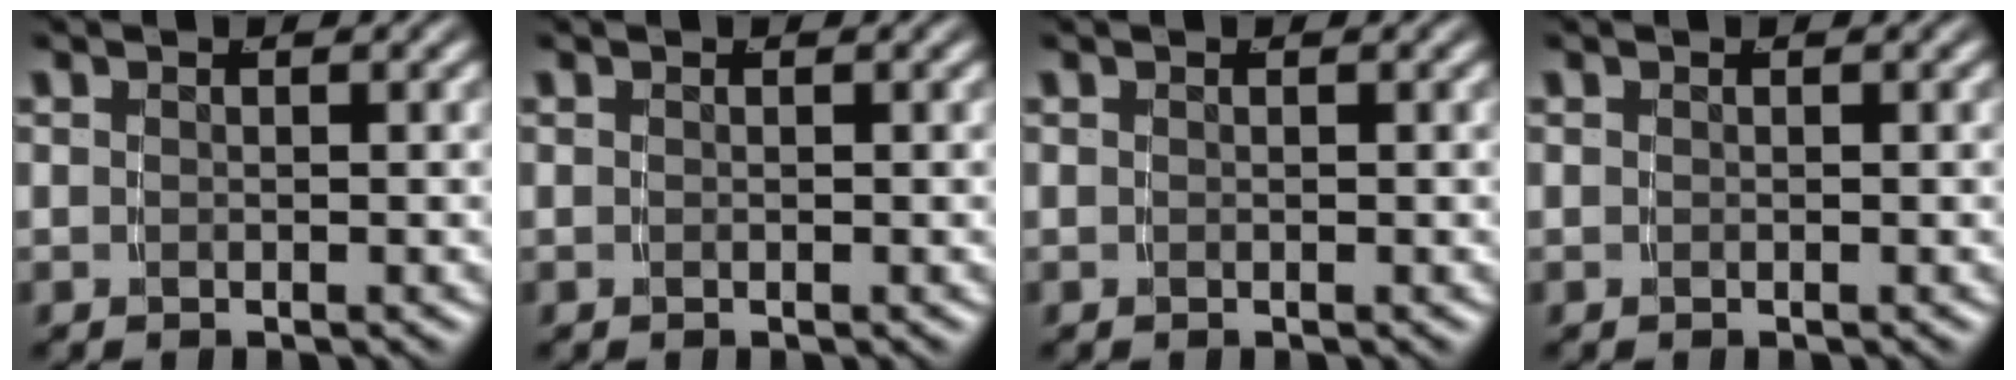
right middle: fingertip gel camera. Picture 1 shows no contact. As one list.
[{"total": 0.0}, {"total": 0.0}, {"total": 0.0}]